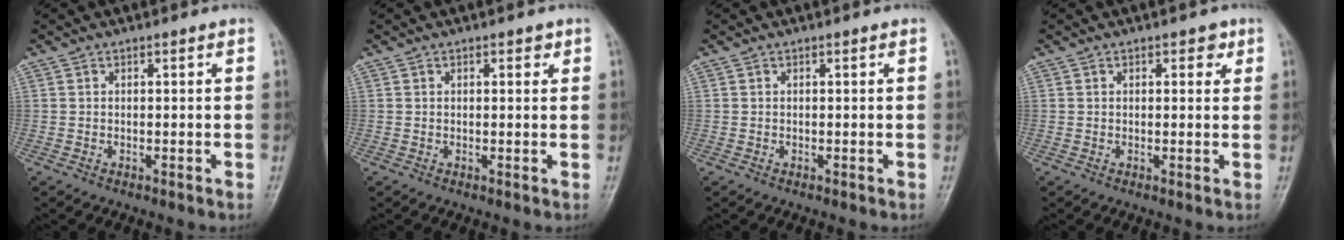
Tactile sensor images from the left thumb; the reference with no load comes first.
{"total": 1.6, "force": [0.8, 0.8, 1.1], "torque": [-0.006, -0.001, 0.008]}
{"total": 0.0}
{"total": 2.4, "force": [1.1, 1.4, 1.6], "torque": [-0.003, -0.001, 0.010]}